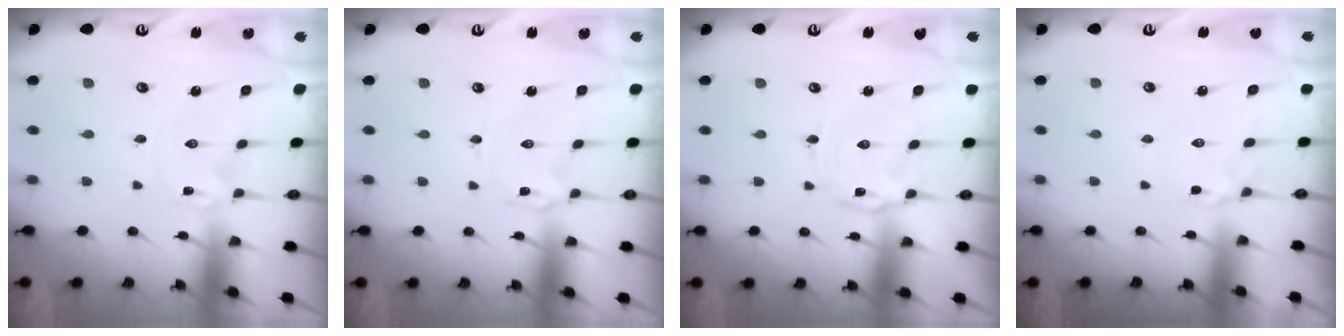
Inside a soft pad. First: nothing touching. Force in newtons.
{"total": 0.7, "press": 0.7, "slide": 0.1}
{"total": 1.8, "press": 1.8, "slide": 0.3}
{"total": 5.3, "press": 5.2, "slide": 0.7}